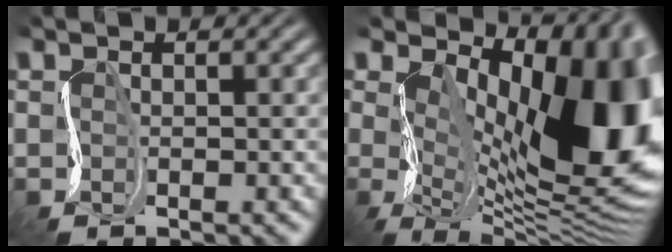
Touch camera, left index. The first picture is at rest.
{"total": 12.9, "force": [1.5, 6.4, 11.1], "torque": [-0.130, -0.022, 0.020]}